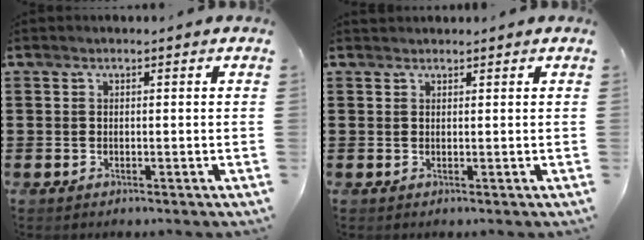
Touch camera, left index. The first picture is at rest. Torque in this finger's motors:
{"motor_torque": [-0.30, 0.69, -0.04, 0.00]}